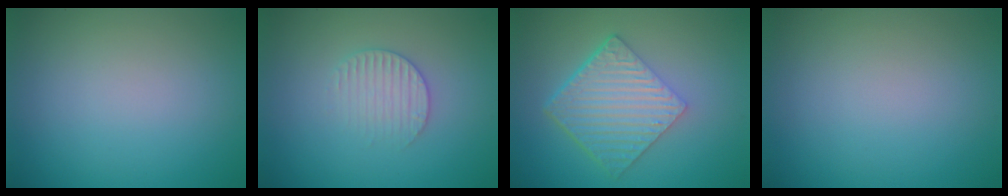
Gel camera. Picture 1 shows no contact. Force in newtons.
{"total": 2.2, "press": 2.1, "slide": 0.5}
{"total": 6.3, "press": 4.3, "slide": 4.6}
{"total": 0.0}